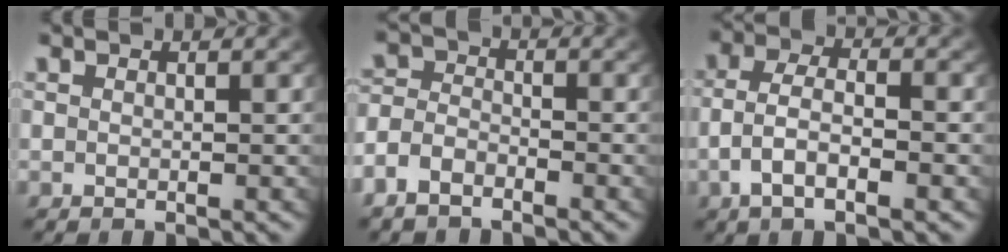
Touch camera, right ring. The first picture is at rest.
{"total": 4.2, "force": [-2.7, 3.0, 1.1], "torque": [-0.035, -0.021, -0.045]}
{"total": 4.6, "force": [-1.7, 2.5, 3.4], "torque": [-0.076, -0.019, -0.022]}